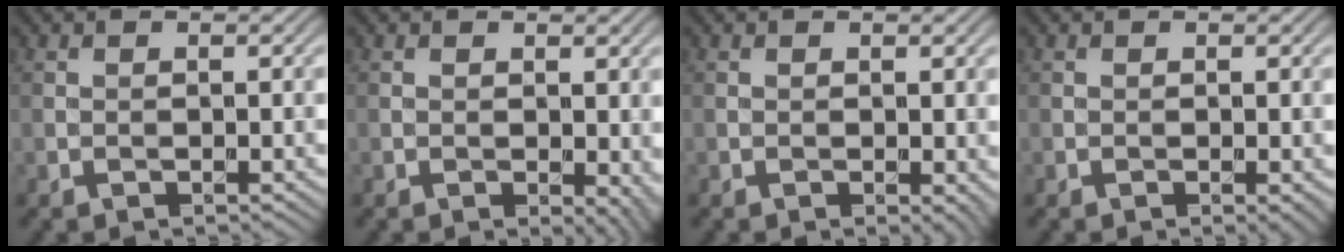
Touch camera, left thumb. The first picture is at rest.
{"total": 2.9, "force": [-0.2, 1.5, 2.4], "torque": [-0.024, -0.007, 0.000]}
{"total": 1.4, "force": [-0.1, 0.8, 1.2], "torque": [-0.013, -0.007, -0.001]}
{"total": 0.9, "force": [-0.1, 0.3, 0.8], "torque": [-0.011, -0.006, -0.002]}